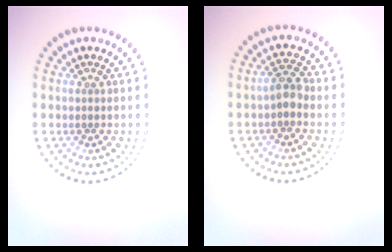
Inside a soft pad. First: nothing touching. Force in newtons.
{"total": 2.0, "press": 1.9, "slide": 0.6}